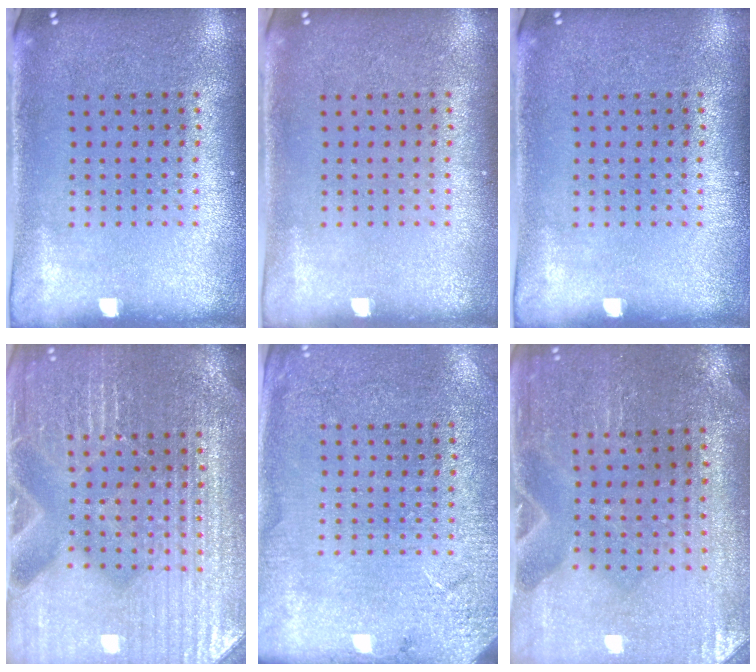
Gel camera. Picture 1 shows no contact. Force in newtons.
{"total": 0.0}
{"total": 0.0}
{"total": 4.9, "press": 4.7, "slide": 1.5}
{"total": 2.6, "press": 2.6, "slide": 0.4}
{"total": 0.6, "press": 0.6, "slide": 0.0}